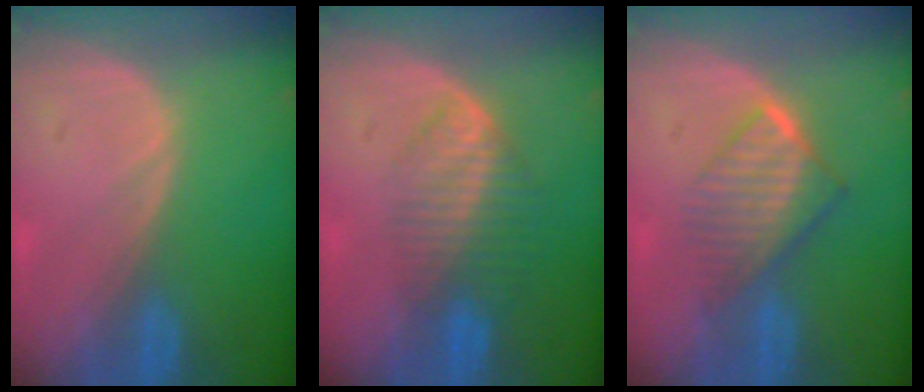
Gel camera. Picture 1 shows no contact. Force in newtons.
{"total": 6.8, "press": 5.8, "slide": 3.5}
{"total": 6.7, "press": 6.1, "slide": 2.8}